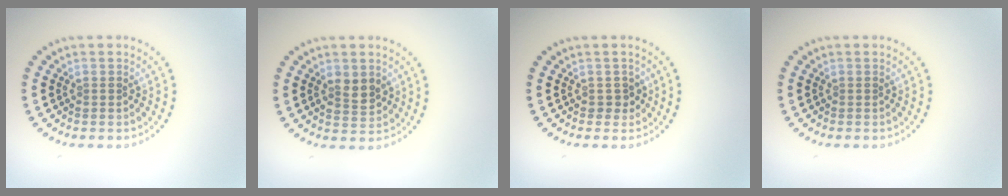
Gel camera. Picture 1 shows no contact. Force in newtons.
{"total": 2.4, "press": 2.3, "slide": 0.4}
{"total": 1.2, "press": 1.0, "slide": 0.6}
{"total": 0.0}